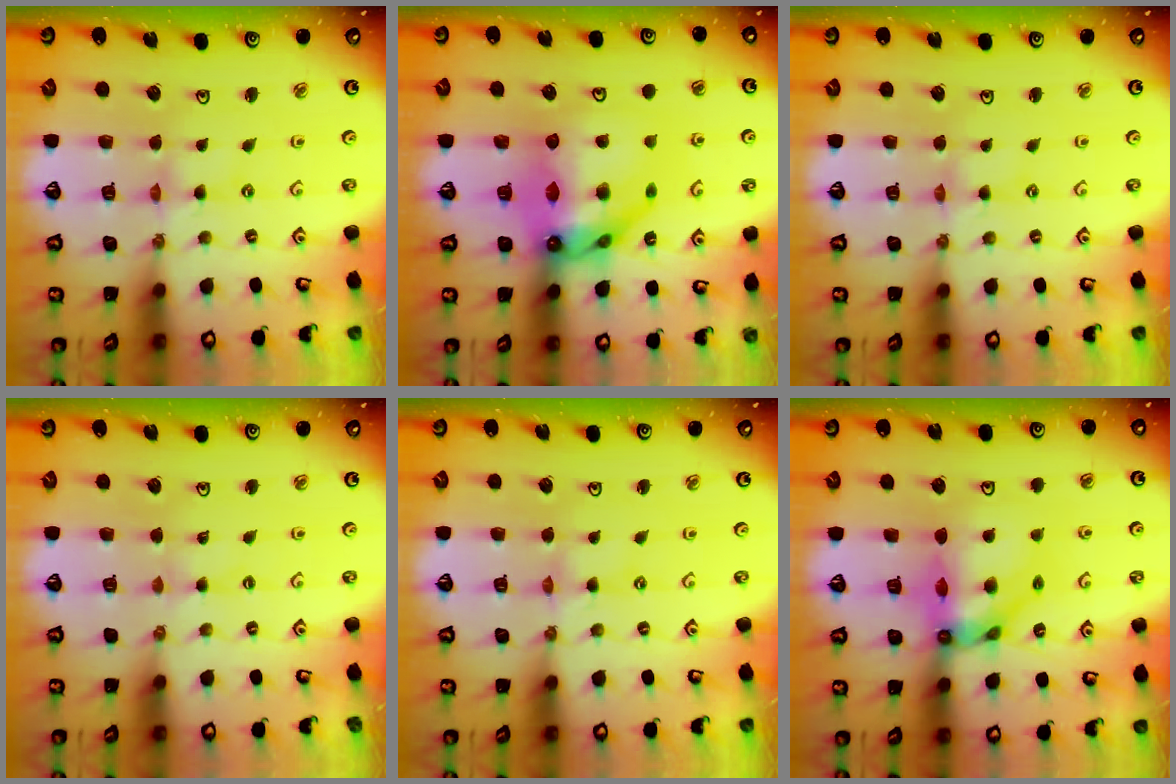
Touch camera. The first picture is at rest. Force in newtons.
{"total": 17.7, "press": 17.6, "slide": 1.8}
{"total": 0.0}
{"total": 0.0}
{"total": 0.0}
{"total": 12.2, "press": 12.1, "slide": 1.0}